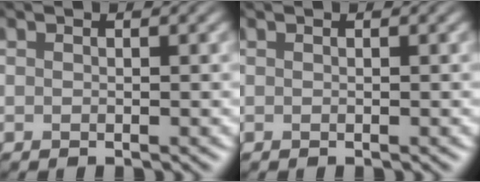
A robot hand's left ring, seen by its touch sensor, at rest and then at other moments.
{"total": 0.0}